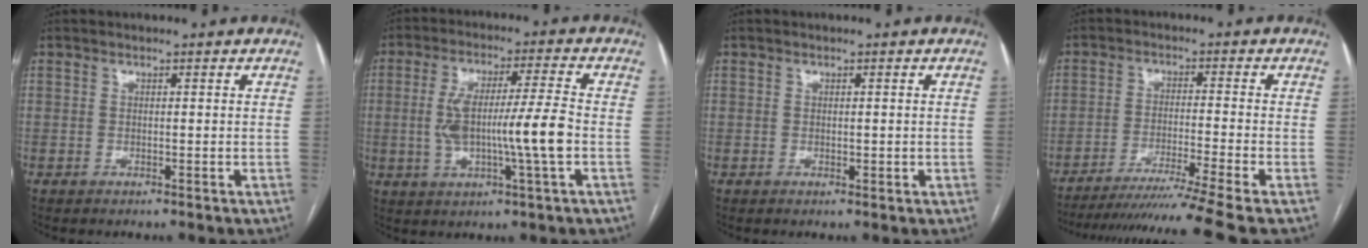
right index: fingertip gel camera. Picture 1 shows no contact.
{"total": 11.3, "force": [-1.4, 0.4, 11.2], "torque": [-0.210, 0.009, -0.025]}
{"total": 1.1, "force": [0.0, 0.7, 0.8], "torque": [-0.011, -0.002, 0.002]}
{"total": 14.5, "force": [-12.2, -3.7, 6.8], "torque": [-0.091, -0.034, -0.192]}